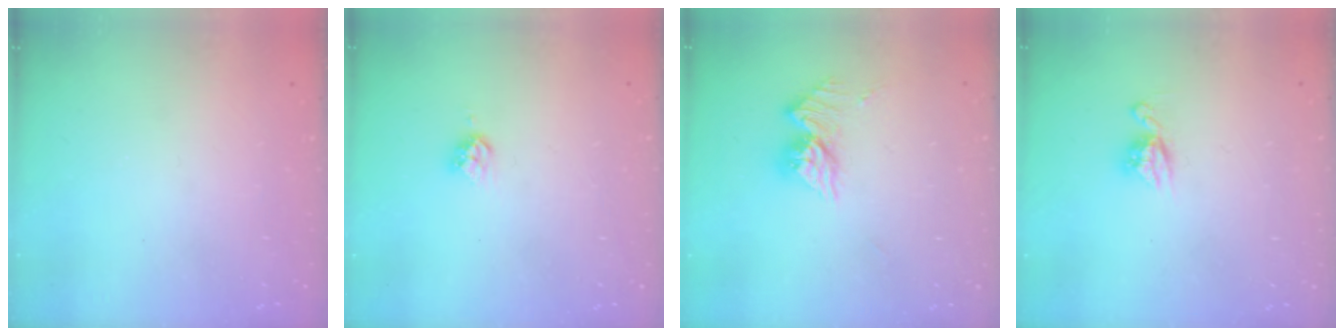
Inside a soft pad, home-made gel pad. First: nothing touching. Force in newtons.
{"total": 4.4, "press": 4.3, "slide": 0.6}
{"total": 10.6, "press": 10.6, "slide": 1.0}
{"total": 7.7, "press": 7.7, "slide": 0.6}